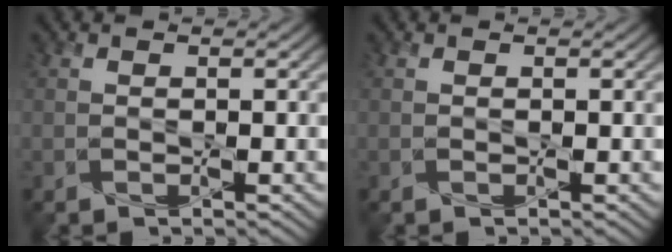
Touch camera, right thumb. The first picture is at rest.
{"total": 0.0}